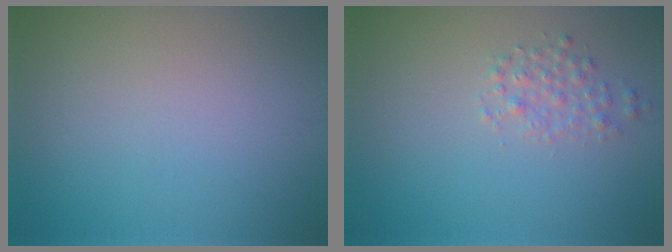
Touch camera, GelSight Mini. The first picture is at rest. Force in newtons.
{"total": 1.6, "press": 1.6, "slide": 0.0}